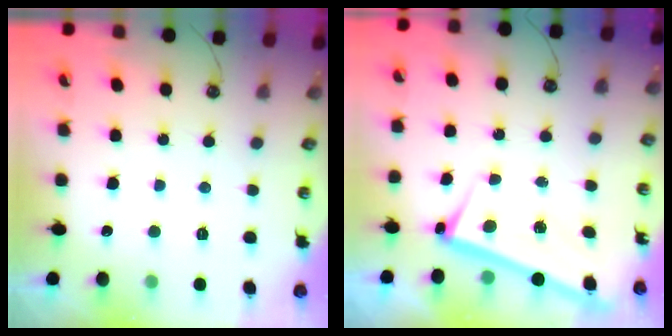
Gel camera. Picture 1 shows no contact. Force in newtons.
{"total": 2.8, "press": 2.8, "slide": 0.4}